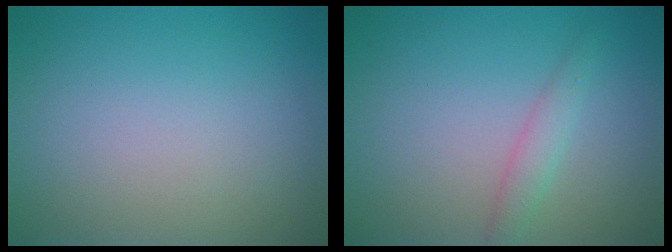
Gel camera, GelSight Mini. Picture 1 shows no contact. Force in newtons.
{"total": 1.6, "press": 1.6, "slide": 0.0}